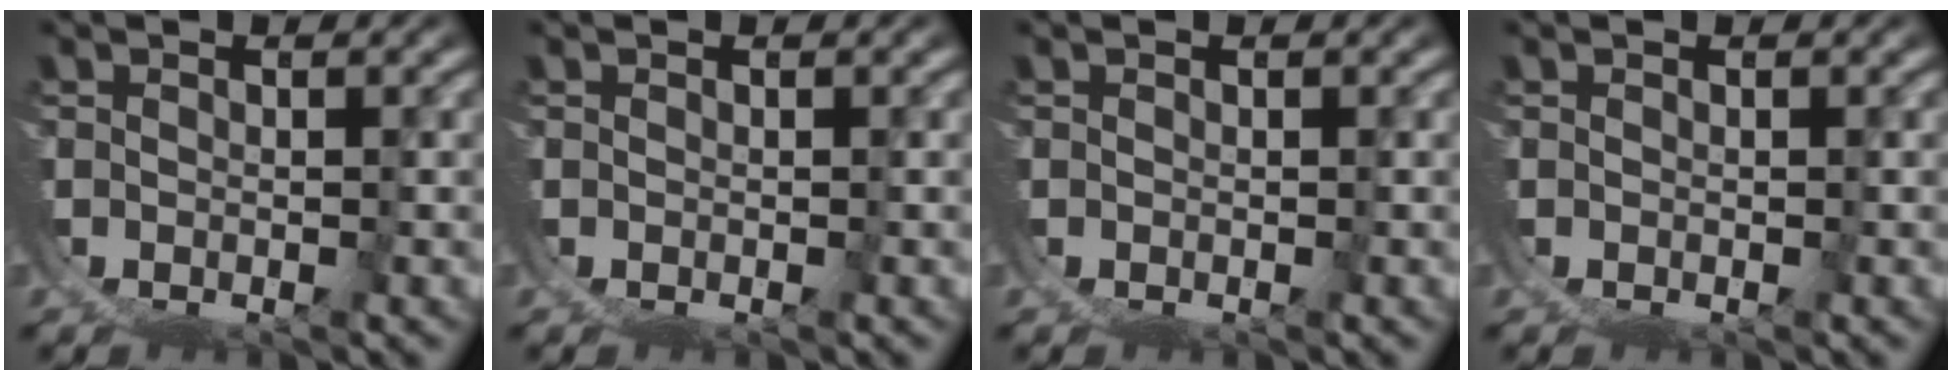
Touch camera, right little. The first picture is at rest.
{"total": 0.0}
{"total": 0.0}
{"total": 0.0}